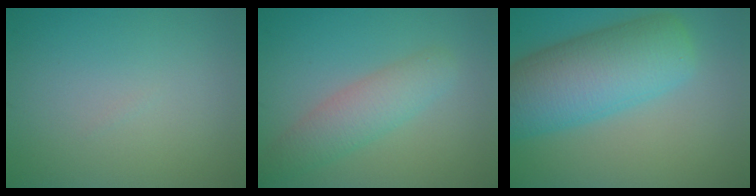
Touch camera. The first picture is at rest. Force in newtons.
{"total": 3.7, "press": 3.7, "slide": 0.2}
{"total": 10.0, "press": 10.0, "slide": 0.3}